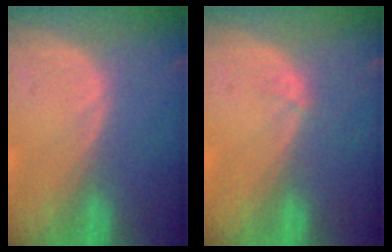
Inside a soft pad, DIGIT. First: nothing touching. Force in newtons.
{"total": 0.7, "press": 0.6, "slide": 0.3}